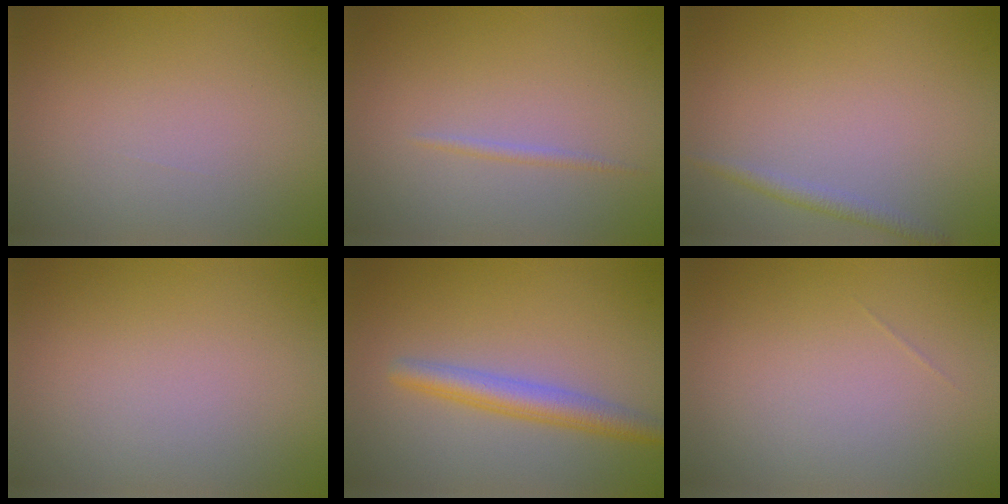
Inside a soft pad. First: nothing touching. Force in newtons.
{"total": 0.7, "press": 0.7, "slide": 0.1}
{"total": 1.4, "press": 1.4, "slide": 0.0}
{"total": 0.0}
{"total": 3.3, "press": 3.3, "slide": 0.1}
{"total": 0.0}